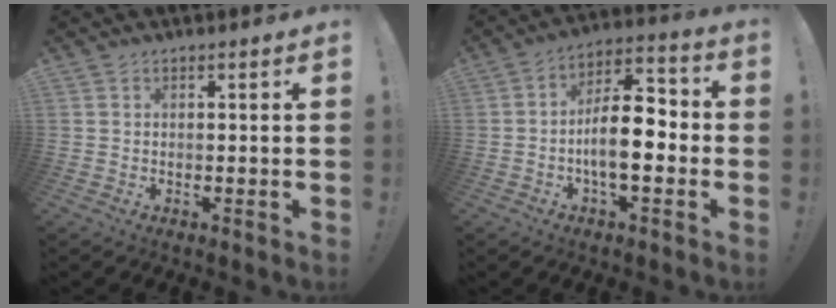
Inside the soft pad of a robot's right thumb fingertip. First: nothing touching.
{"total": 14.2, "force": [-2.6, 6.1, 12.5], "torque": [-0.212, 0.013, -0.046]}